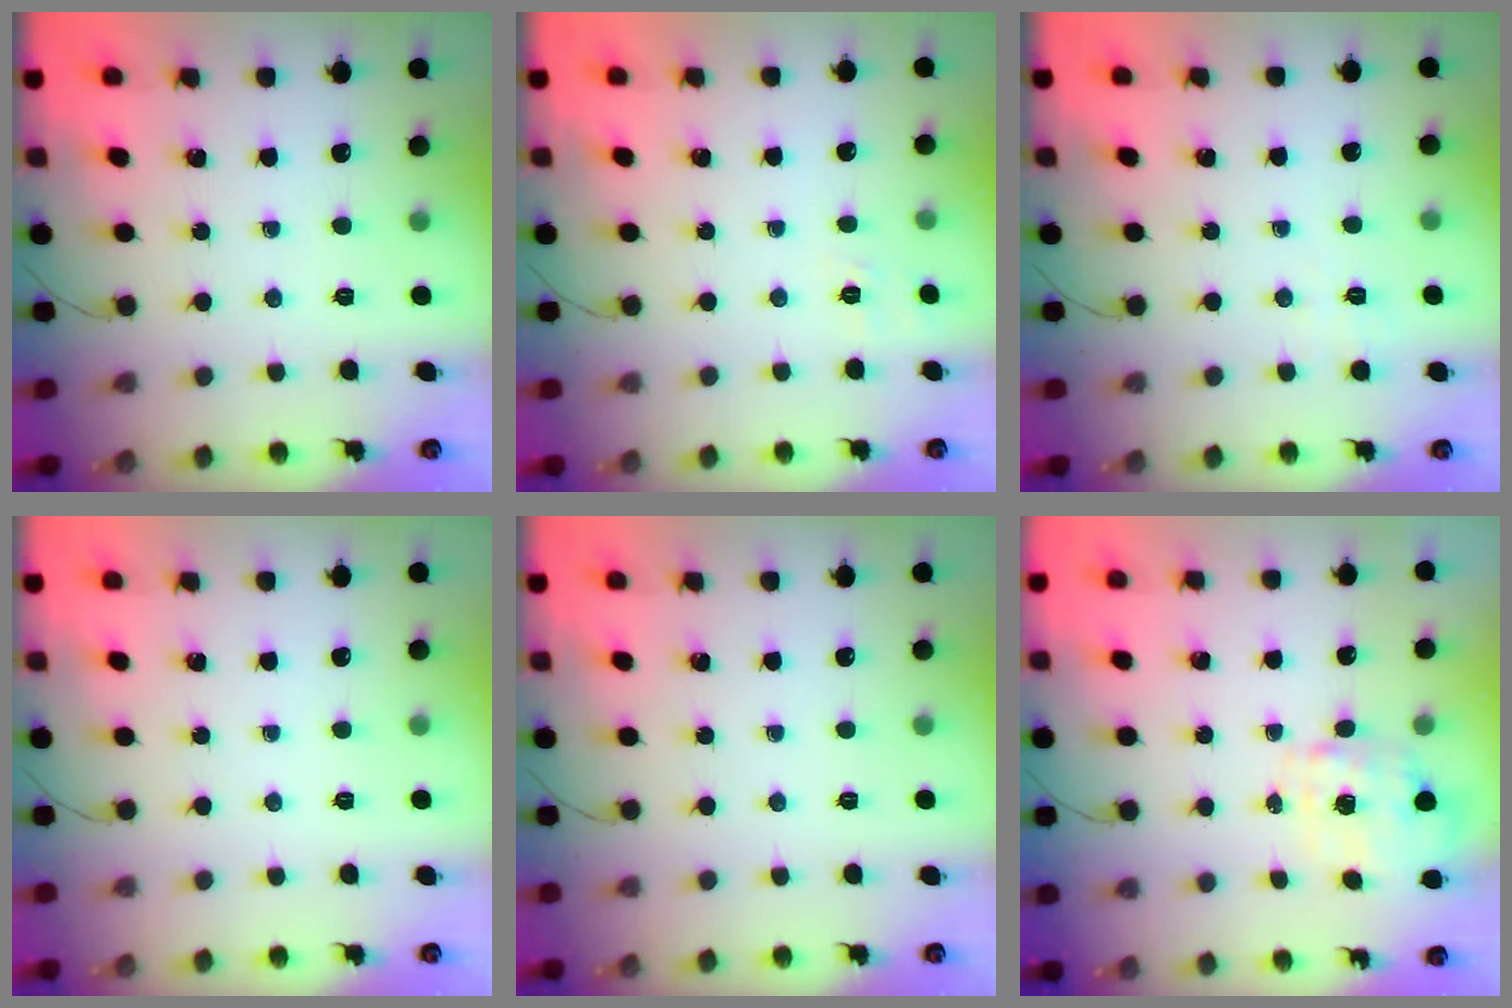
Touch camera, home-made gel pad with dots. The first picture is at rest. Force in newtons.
{"total": 3.1, "press": 2.6, "slide": 1.7}
{"total": 1.4, "press": 0.5, "slide": 1.3}
{"total": 0.0}
{"total": 0.0}
{"total": 1.5, "press": 1.4, "slide": 0.5}